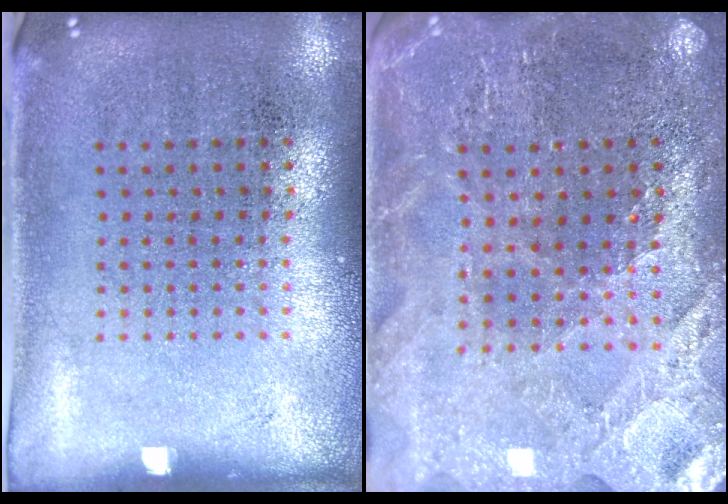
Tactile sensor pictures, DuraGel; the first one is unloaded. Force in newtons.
{"total": 2.7, "press": 2.7, "slide": 0.3}